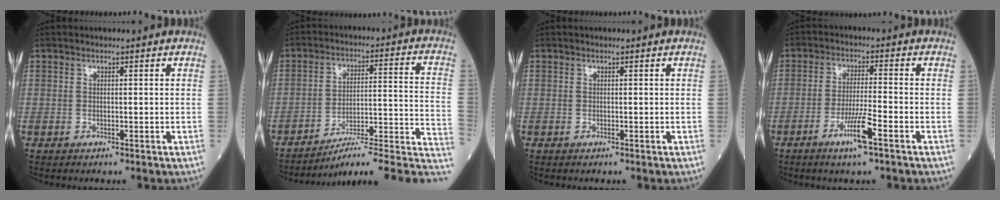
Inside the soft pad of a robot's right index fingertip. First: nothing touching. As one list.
[{"total": 16.0, "force": [-12.8, 0.3, 9.6], "torque": [-0.083, 0.047, -0.182]}, {"total": 0.0}, {"total": 6.1, "force": [-3.3, -0.2, 5.1], "torque": [-0.098, -0.009, -0.063]}]